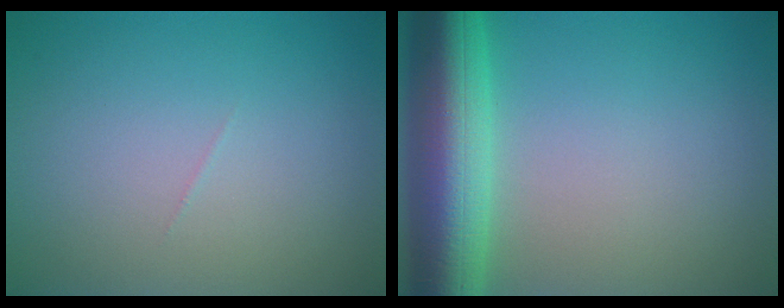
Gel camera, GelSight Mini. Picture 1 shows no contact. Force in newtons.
{"total": 9.3, "press": 9.3, "slide": 0.3}